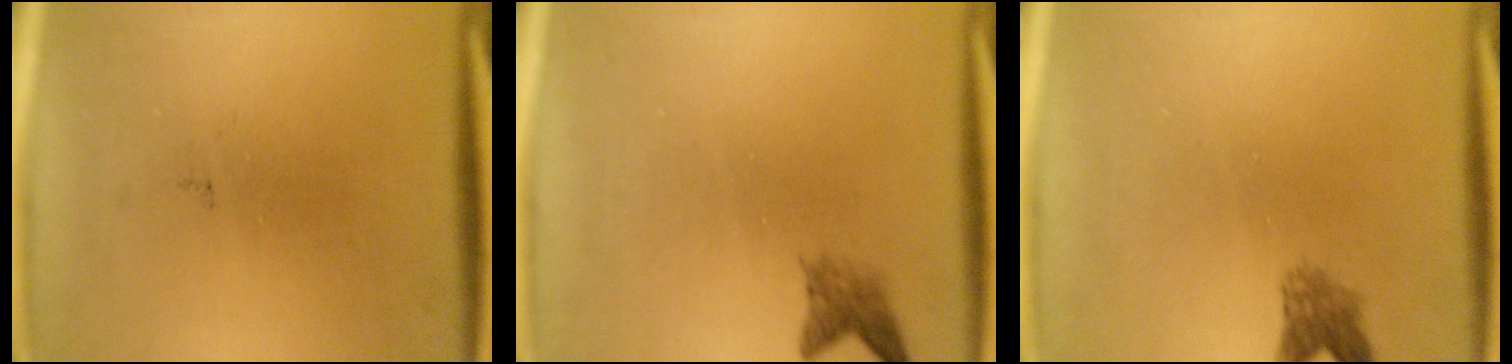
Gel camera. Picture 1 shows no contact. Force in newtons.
{"total": 2.0}
{"total": 2.4}